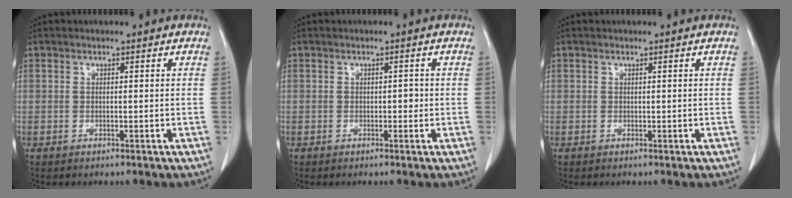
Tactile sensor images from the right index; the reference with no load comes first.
{"total": 1.0, "force": [-0.2, 0.6, 0.8], "torque": [-0.006, 0.004, -0.002]}
{"total": 0.0}